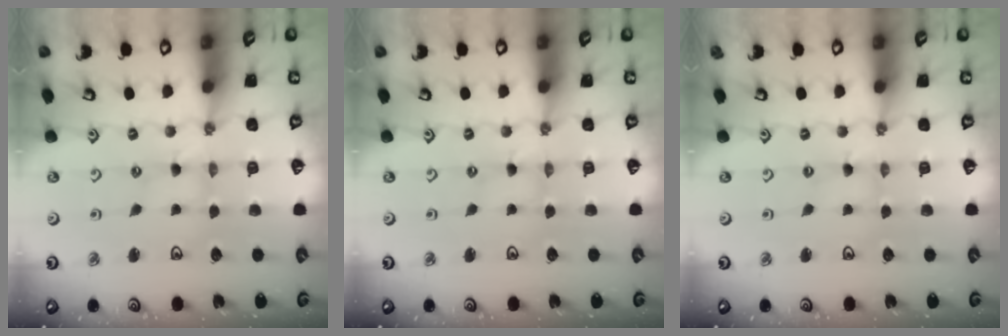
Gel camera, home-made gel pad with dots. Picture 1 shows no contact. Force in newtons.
{"total": 0.6, "press": 0.6, "slide": 0.2}
{"total": 0.0}